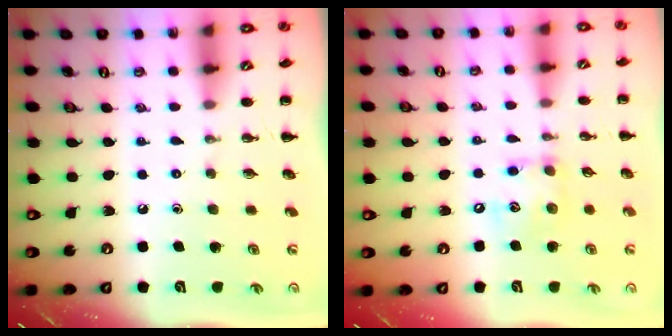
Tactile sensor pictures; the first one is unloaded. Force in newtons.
{"total": 9.6, "press": 9.5, "slide": 1.2}